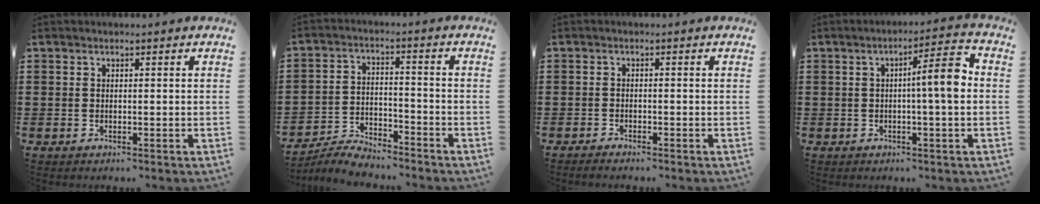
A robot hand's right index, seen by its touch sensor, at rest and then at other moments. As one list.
[{"total": 5.5, "force": [-5.4, 0.7, 0.8], "torque": [-0.021, 0.009, -0.108]}, {"total": 1.1, "force": [-1.1, 0.1, 0.1], "torque": [-0.005, 0.000, -0.022]}, {"total": 6.6, "force": [0.2, 0.6, 6.6], "torque": [-0.105, -0.005, -0.006]}]